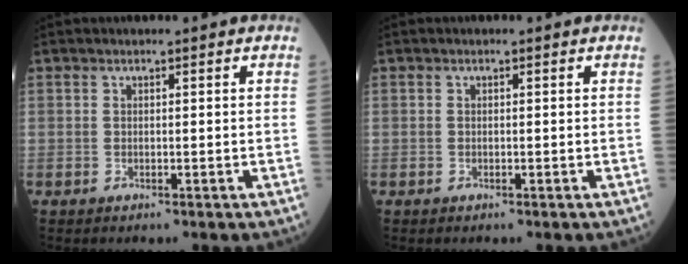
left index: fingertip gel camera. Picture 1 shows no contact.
{"total": 0.0}